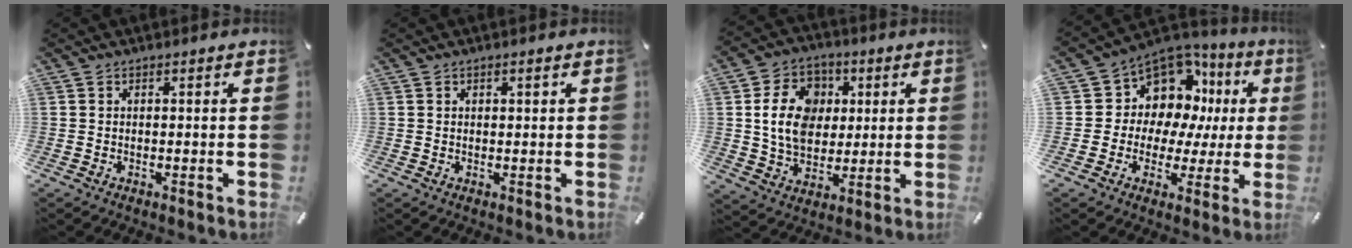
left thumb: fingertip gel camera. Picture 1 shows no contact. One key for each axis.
{"total": 0.9, "fx": 0.3, "fy": 0.5, "fz": 0.7, "tx": -0.014, "ty": 0.004, "tz": 0.005}
{"total": 13.6, "fx": 2.0, "fy": 11.0, "fz": 7.7, "tx": -0.146, "ty": 0.019, "tz": 0.039}
{"total": 10.4, "fx": 4.6, "fy": 9.0, "fz": 2.6, "tx": -0.054, "ty": -0.057, "tz": 0.092}